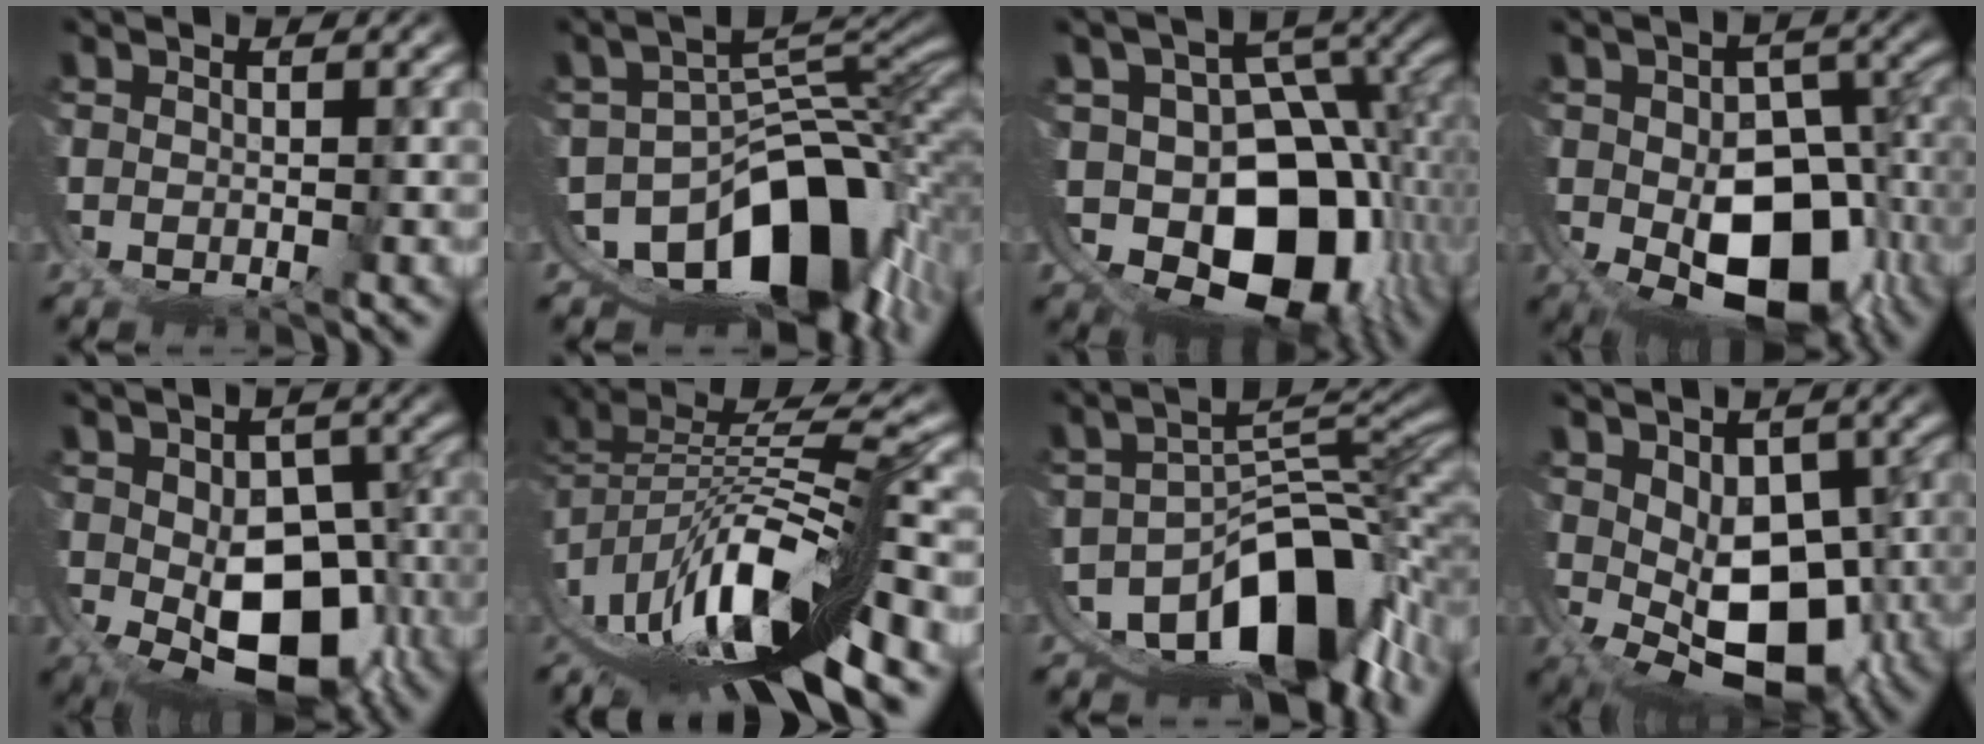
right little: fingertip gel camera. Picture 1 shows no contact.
{"total": 16.3, "force": [-7.9, 8.8, 11.3], "torque": [-0.170, -0.028, -0.110]}
{"total": 23.9, "force": [-7.2, 17.9, 14.2], "torque": [-0.292, -0.112, -0.082]}
{"total": 12.8, "force": [-4.3, 7.7, 9.3], "torque": [-0.141, -0.066, -0.030]}
{"total": 10.4, "force": [-3.4, 5.5, 8.2], "torque": [-0.124, -0.063, -0.019]}
{"total": 15.7, "force": [-5.5, 7.8, 12.5], "torque": [-0.200, -0.020, -0.073]}
{"total": 14.5, "force": [-7.8, 6.9, 10.1], "torque": [-0.142, -0.018, -0.112]}
{"total": 10.0, "force": [-2.5, 5.1, 8.2], "torque": [-0.133, -0.059, -0.007]}